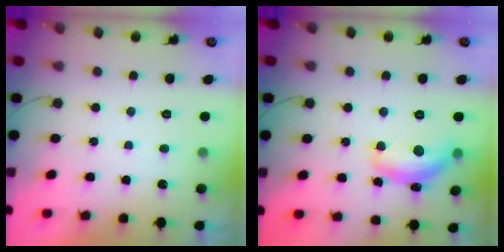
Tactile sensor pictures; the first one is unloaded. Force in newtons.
{"total": 13.4, "press": 13.3, "slide": 0.5}